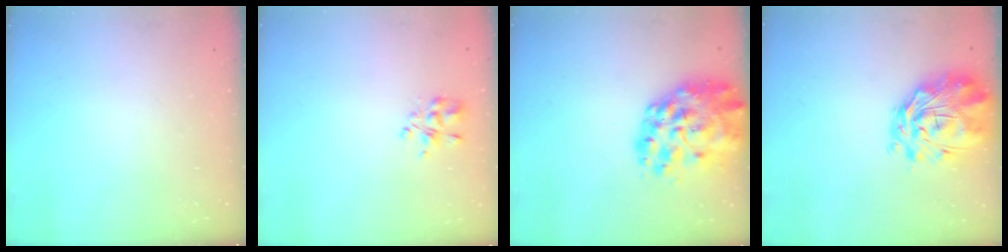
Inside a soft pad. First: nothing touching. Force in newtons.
{"total": 3.6, "press": 3.6, "slide": 0.2}
{"total": 18.9, "press": 17.8, "slide": 6.5}
{"total": 3.5, "press": 3.1, "slide": 1.5}